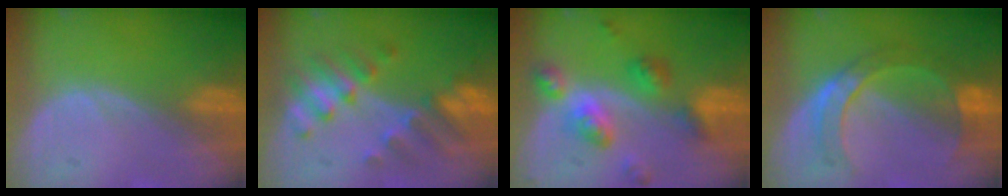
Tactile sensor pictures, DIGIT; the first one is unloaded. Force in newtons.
{"total": 7.4, "press": 7.2, "slide": 1.9}
{"total": 7.4, "press": 7.4, "slide": 0.6}
{"total": 7.2, "press": 6.9, "slide": 1.9}